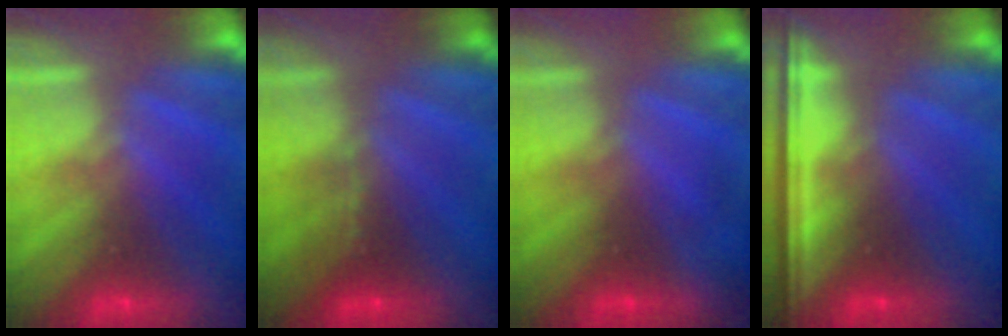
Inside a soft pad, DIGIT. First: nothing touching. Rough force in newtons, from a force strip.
{"total": 5.1}
{"total": 1.9}
{"total": 8.1}